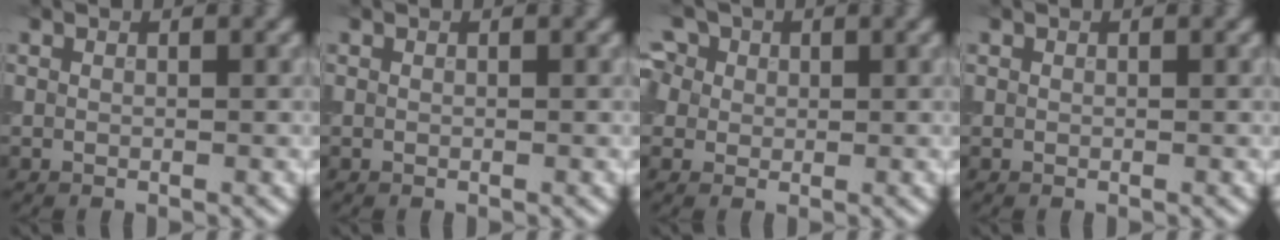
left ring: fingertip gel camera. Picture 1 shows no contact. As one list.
[{"total": 0.0}, {"total": 6.1, "force": [2.9, 4.6, 2.9], "torque": [-0.059, 0.023, 0.020]}, {"total": 0.0}]